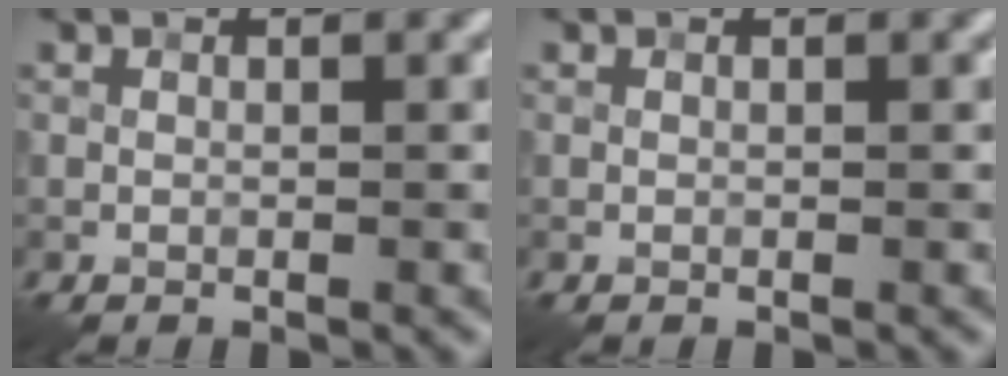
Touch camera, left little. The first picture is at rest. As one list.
[{"total": 0.0}]